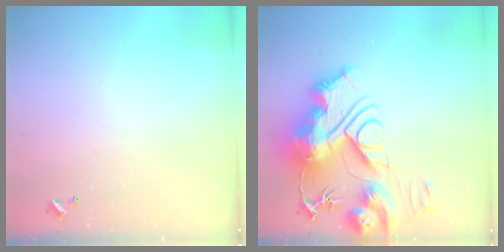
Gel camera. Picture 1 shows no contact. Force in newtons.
{"total": 0.5, "press": 0.5, "slide": 0.0}